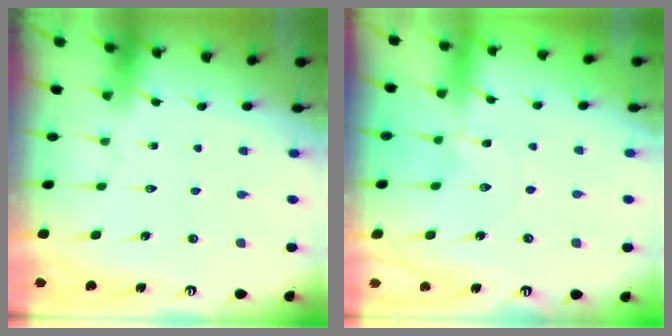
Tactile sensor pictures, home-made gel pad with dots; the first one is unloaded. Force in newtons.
{"total": 1.0, "press": 1.0, "slide": 0.1}